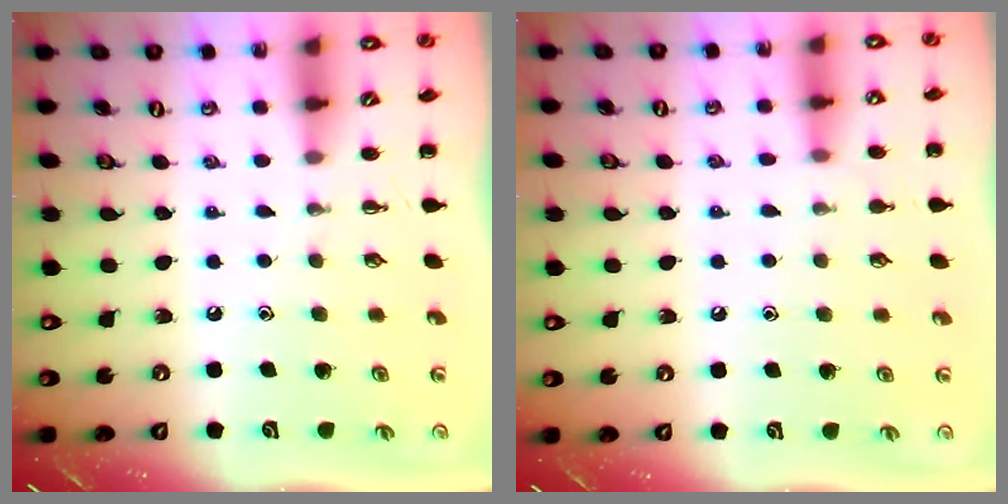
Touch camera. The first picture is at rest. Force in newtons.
{"total": 5.7, "press": 5.5, "slide": 1.7}